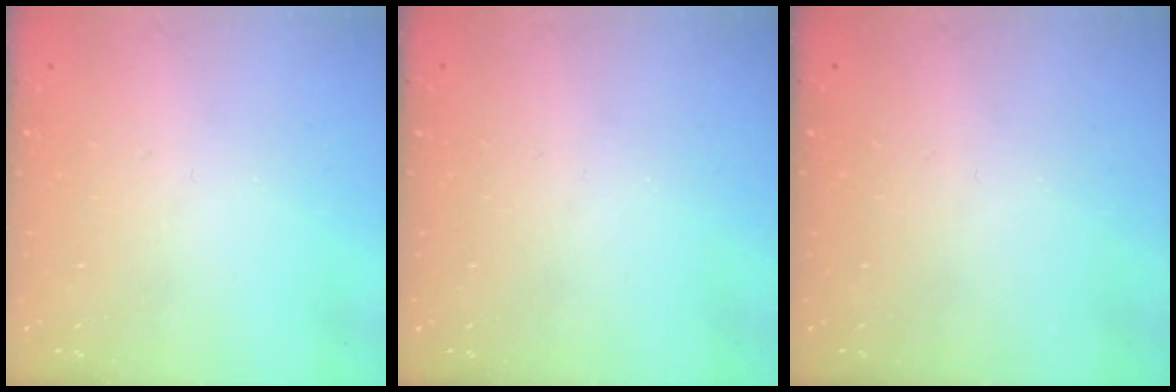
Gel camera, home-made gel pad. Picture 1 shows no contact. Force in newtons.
{"total": 0.0}
{"total": 0.0}